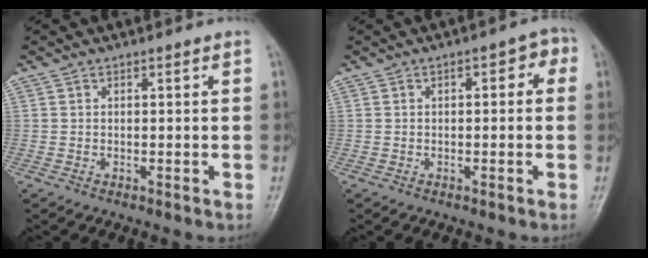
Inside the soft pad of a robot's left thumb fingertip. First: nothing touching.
{"total": 3.8, "force": [0.6, 1.9, 3.3], "torque": [-0.026, 0.011, -0.001]}